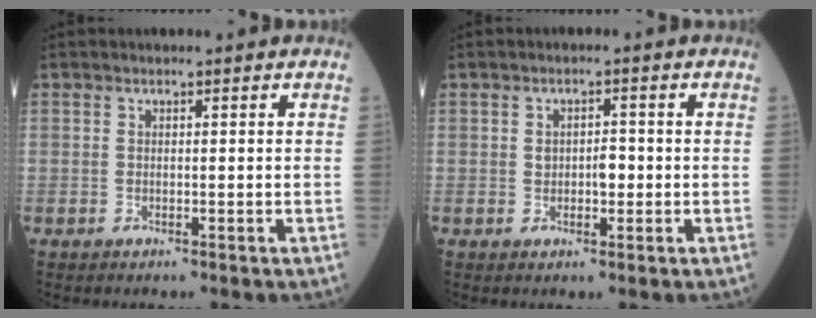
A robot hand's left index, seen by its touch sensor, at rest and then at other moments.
{"total": 2.6, "force": [-0.3, 1.4, 2.2], "torque": [-0.033, 0.006, -0.001]}